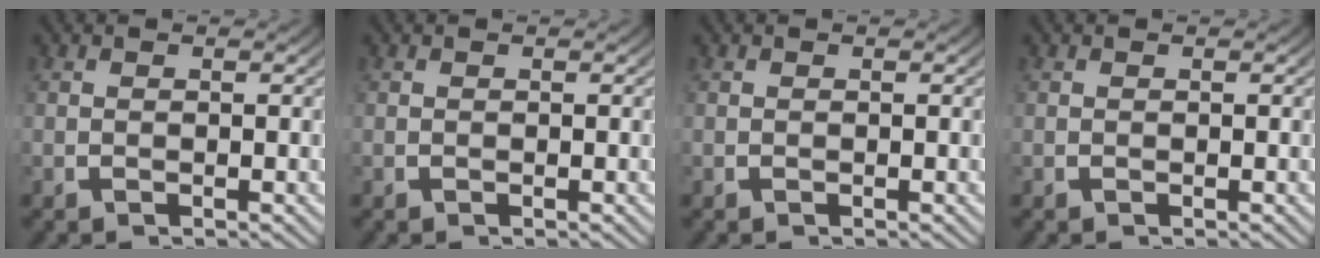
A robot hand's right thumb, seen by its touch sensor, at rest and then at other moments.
{"total": 0.0}
{"total": 0.0}
{"total": 0.0}